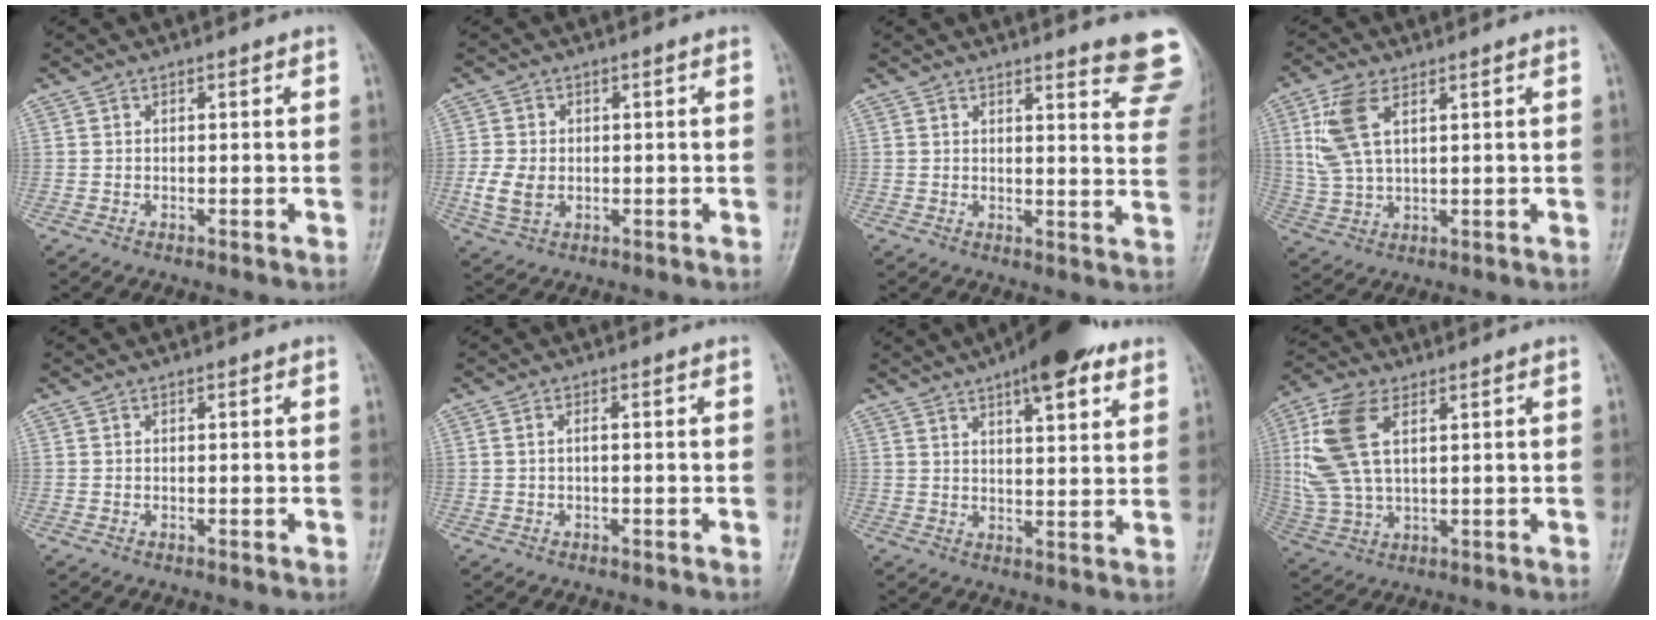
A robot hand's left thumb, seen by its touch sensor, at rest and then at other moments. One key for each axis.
{"total": 4.9, "fx": -0.5, "fy": 3.6, "fz": 3.3, "tx": -0.063, "ty": 0.000, "tz": -0.005}
{"total": 12.1, "fx": 10.3, "fy": 1.8, "fz": 6.2, "tx": -0.042, "ty": -0.075, "tz": 0.099}
{"total": 8.5, "fx": 3.2, "fy": 4.1, "fz": 6.7, "tx": -0.147, "ty": 0.003, "tz": 0.069}
{"total": 0.0}
{"total": 0.7, "fx": -0.2, "fy": 0.1, "fz": 0.7, "tx": -0.015, "ty": 0.009, "tz": -0.002}
{"total": 12.8, "fx": 7.7, "fy": 4.2, "fz": 9.3, "tx": -0.108, "ty": -0.024, "tz": 0.108}
{"total": 12.4, "fx": 3.6, "fy": 6.6, "fz": 9.9, "tx": -0.220, "ty": 0.006, "tz": 0.076}